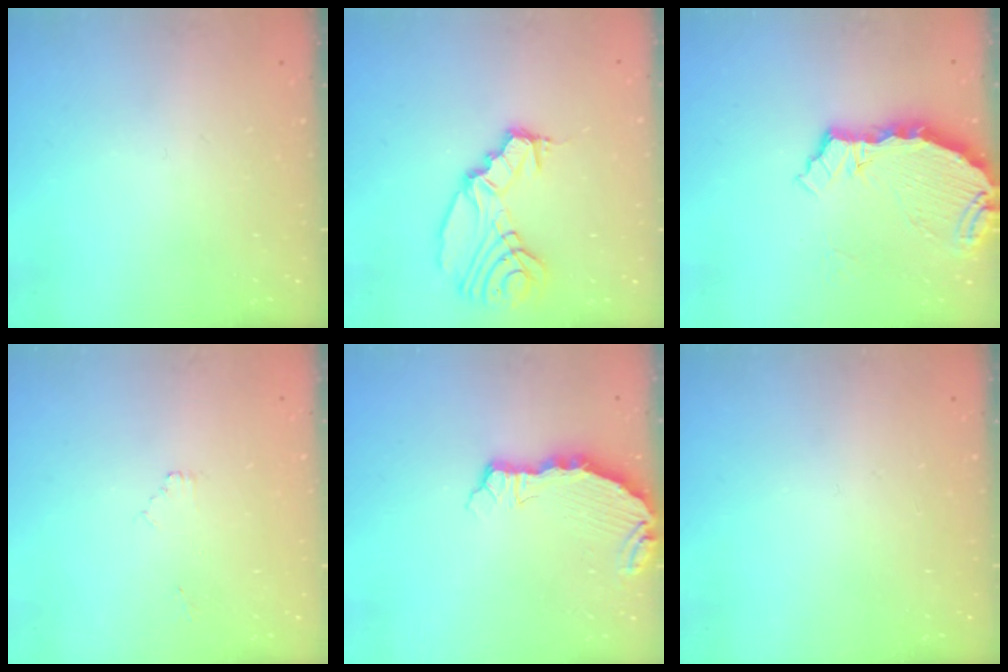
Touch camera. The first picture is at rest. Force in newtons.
{"total": 11.6, "press": 10.9, "slide": 3.9}
{"total": 6.1, "press": 5.5, "slide": 2.7}
{"total": 0.5, "press": 0.5, "slide": 0.2}
{"total": 6.3, "press": 5.6, "slide": 2.8}
{"total": 0.0}